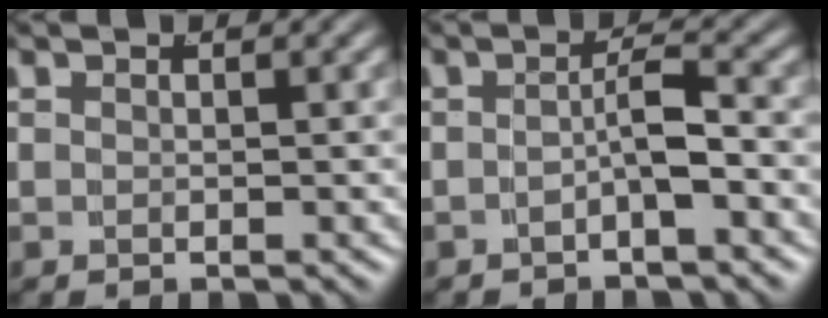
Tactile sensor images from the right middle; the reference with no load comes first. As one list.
[{"total": 2.1, "force": [-1.3, -0.2, 1.6], "torque": [-0.024, -0.003, -0.019]}]